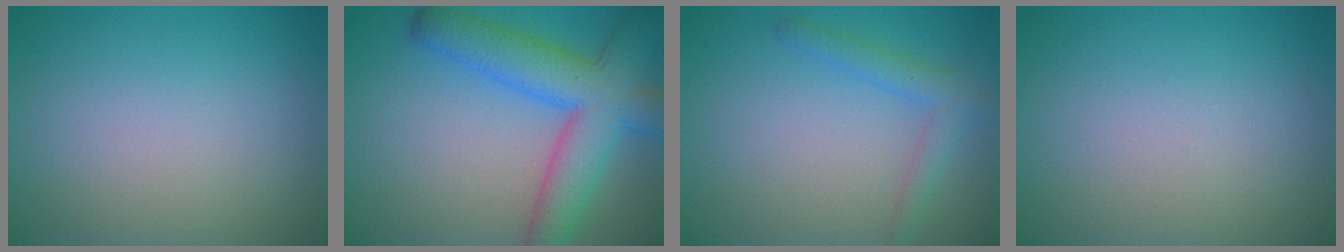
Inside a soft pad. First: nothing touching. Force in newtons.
{"total": 8.7, "press": 8.7, "slide": 0.3}
{"total": 2.4, "press": 2.4, "slide": 0.1}
{"total": 0.0}